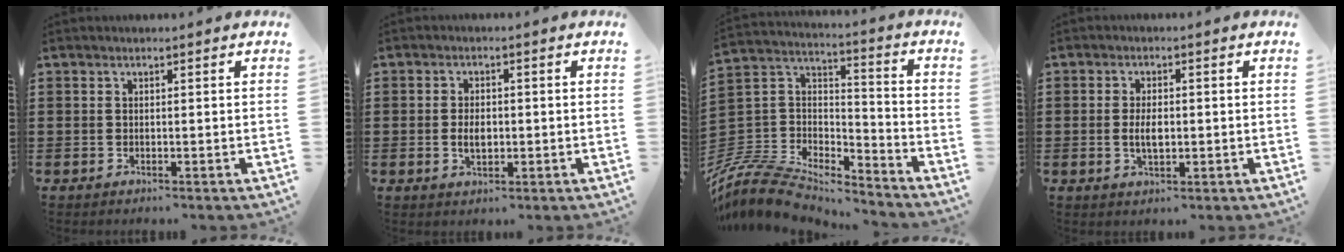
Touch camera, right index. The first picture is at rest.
{"total": 3.2, "force": [-0.3, 1.9, 2.5], "torque": [-0.041, 0.001, -0.008]}
{"total": 9.4, "force": [-8.5, 3.1, 2.6], "torque": [-0.075, 0.003, -0.172]}
{"total": 3.7, "force": [-0.2, 1.7, 3.2], "torque": [-0.052, 0.000, -0.006]}